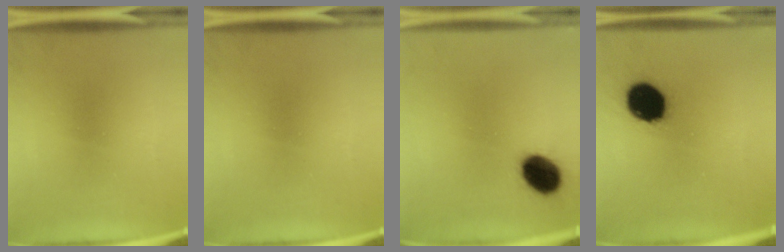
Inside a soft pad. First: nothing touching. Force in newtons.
{"total": 0.0}
{"total": 9.3}
{"total": 14.4}